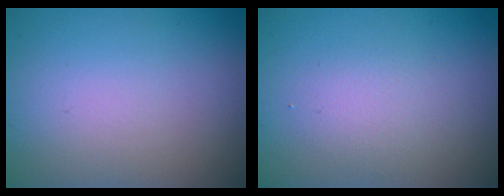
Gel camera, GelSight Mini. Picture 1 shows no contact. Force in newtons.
{"total": 2.1, "press": 2.1, "slide": 0.2}